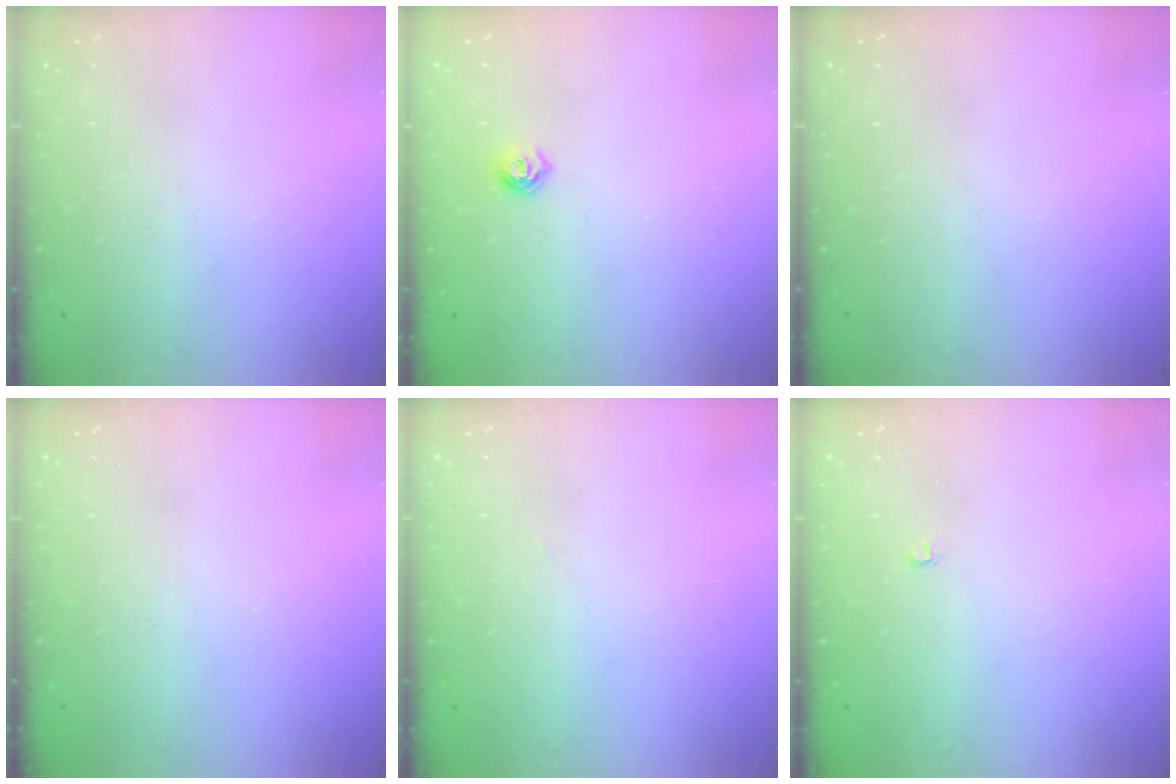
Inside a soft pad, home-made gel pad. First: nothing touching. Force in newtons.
{"total": 5.9, "press": 5.8, "slide": 1.0}
{"total": 0.0}
{"total": 0.0}
{"total": 1.1, "press": 1.1, "slide": 0.1}
{"total": 2.0, "press": 2.0, "slide": 0.4}